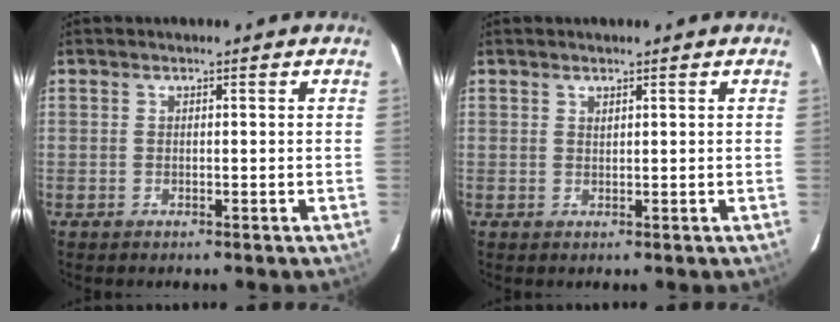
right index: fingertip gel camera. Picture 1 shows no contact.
{"total": 0.7, "force": [0.6, 0.1, 0.3], "torque": [-0.005, 0.000, 0.012]}